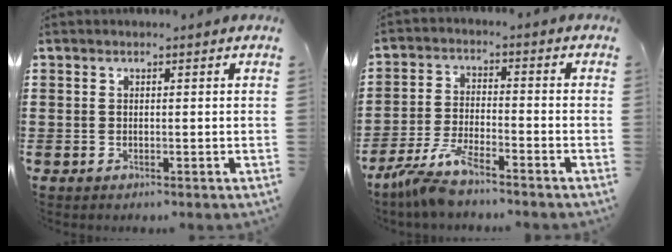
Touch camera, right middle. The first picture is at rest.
{"total": 6.4, "force": [-5.4, 0.7, 3.5], "torque": [-0.089, -0.014, -0.108]}